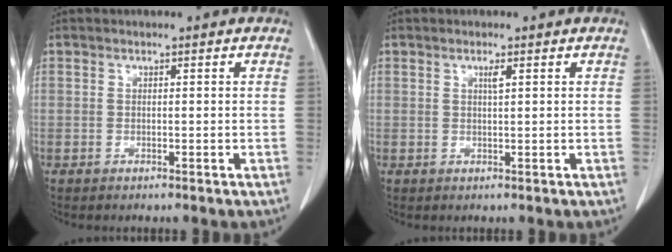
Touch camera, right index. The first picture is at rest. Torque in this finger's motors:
{"motor_torque": [0.02, 0.06, 0.00, 0.00]}